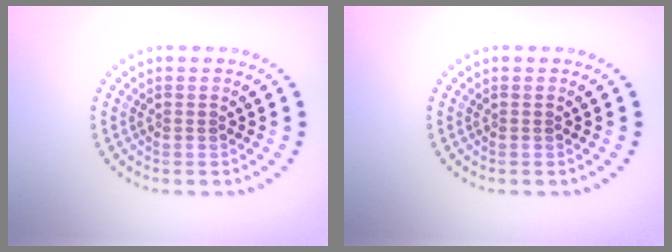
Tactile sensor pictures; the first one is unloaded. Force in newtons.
{"total": 0.0}